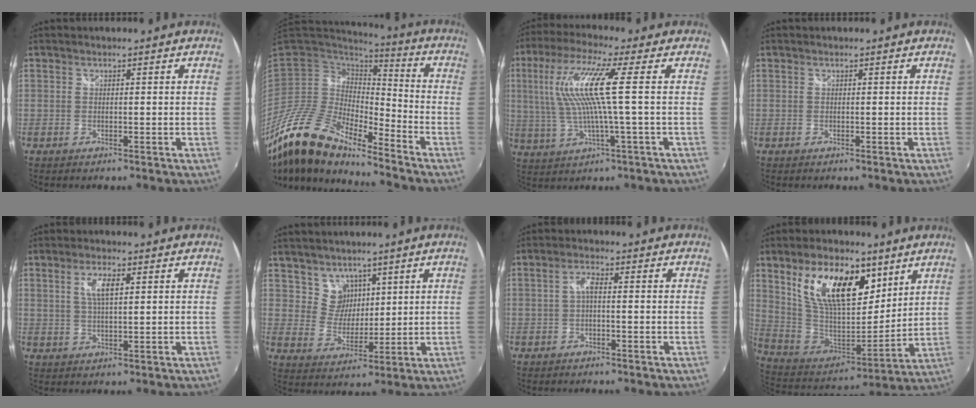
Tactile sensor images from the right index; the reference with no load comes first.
{"total": 17.3, "force": [-13.8, 4.3, 9.6], "torque": [-0.187, -0.025, -0.271]}
{"total": 11.7, "force": [1.4, -0.1, 11.6], "torque": [-0.225, 0.003, 0.032]}
{"total": 0.0}
{"total": 4.7, "force": [1.7, 1.4, 4.1], "torque": [-0.077, 0.002, 0.032]}
{"total": 6.1, "force": [3.8, 4.7, 0.7], "torque": [-0.002, 0.007, 0.075]}
{"total": 1.6, "force": [-0.1, 0.5, 1.5], "torque": [-0.031, 0.006, -0.005]}
{"total": 21.2, "force": [9.8, 10.9, 15.3], "torque": [-0.294, 0.013, 0.190]}